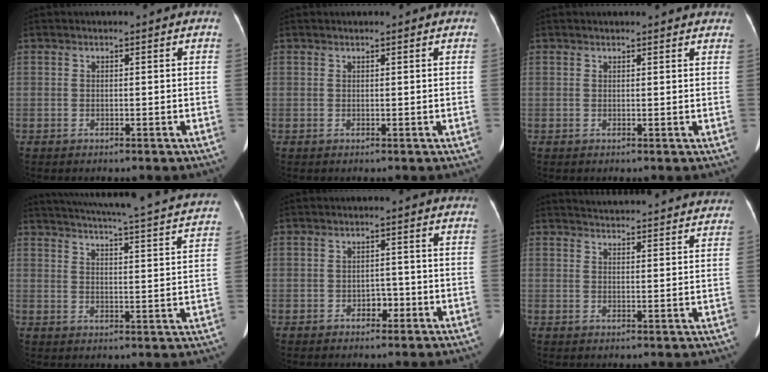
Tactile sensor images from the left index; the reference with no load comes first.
{"total": 0.7, "force": [0.6, 0.0, 0.2], "torque": [-0.009, 0.011, 0.014]}
{"total": 7.1, "force": [6.6, 1.3, 2.2], "torque": [-0.022, 0.020, 0.065]}
{"total": 26.6, "force": [24.4, 1.3, 10.4], "torque": [-0.166, -0.047, 0.295]}
{"total": 1.9, "force": [-0.9, 1.3, 1.0], "torque": [-0.012, 0.005, -0.012]}
{"total": 22.1, "force": [21.2, 2.5, 5.7], "torque": [-0.081, -0.024, 0.252]}